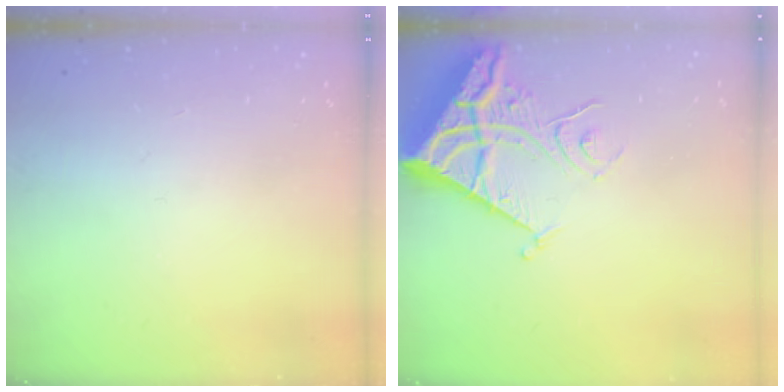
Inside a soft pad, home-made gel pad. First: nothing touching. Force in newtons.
{"total": 11.3, "press": 11.3, "slide": 1.4}